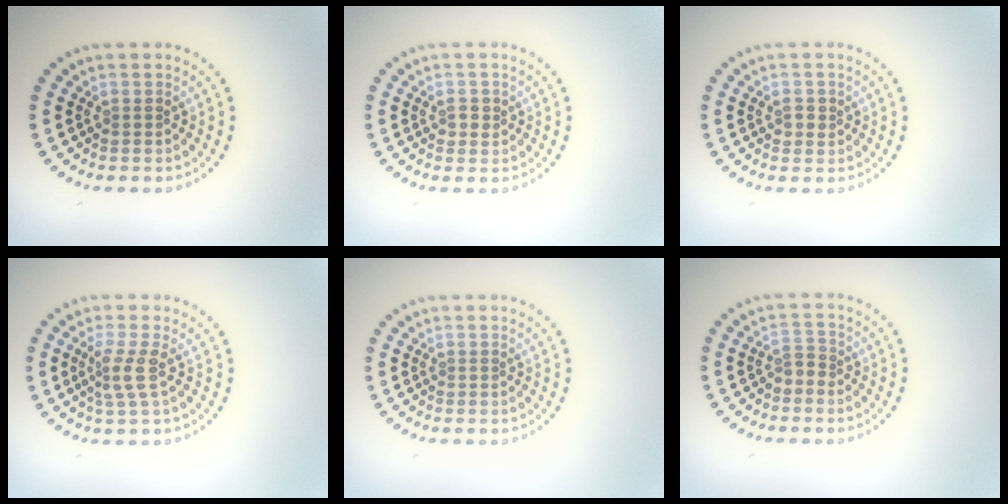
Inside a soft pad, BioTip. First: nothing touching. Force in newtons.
{"total": 1.2, "press": 1.2, "slide": 0.1}
{"total": 1.2, "press": 1.2, "slide": 0.1}
{"total": 2.3, "press": 1.6, "slide": 1.6}
{"total": 0.0}
{"total": 1.3, "press": 1.0, "slide": 0.8}